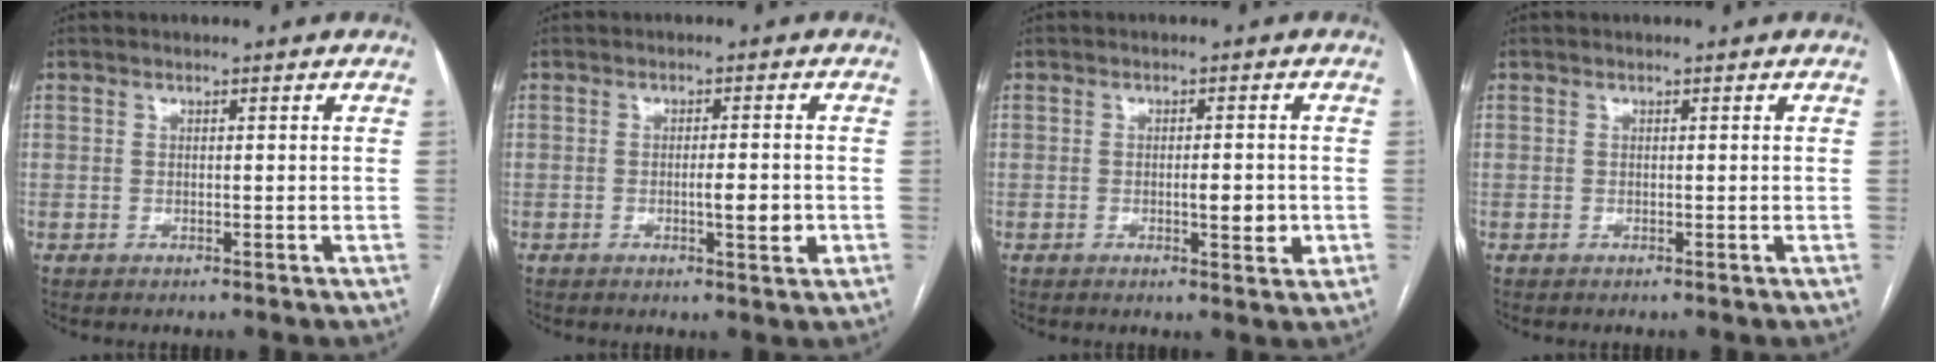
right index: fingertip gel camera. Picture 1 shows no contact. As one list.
[{"total": 3.8, "force": [-0.8, 0.7, 3.6], "torque": [-0.057, -0.002, -0.009]}, {"total": 3.8, "force": [-0.7, 1.1, 3.5], "torque": [-0.052, -0.002, -0.007]}, {"total": 0.0}]